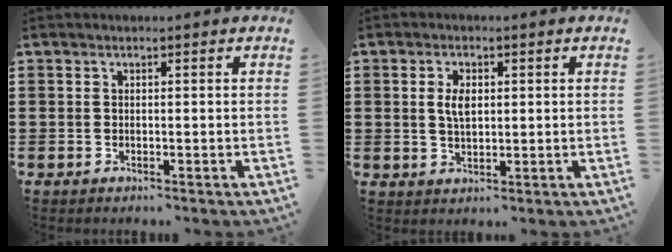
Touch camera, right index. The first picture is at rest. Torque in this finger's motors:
{"motor_torque": [0.48, 0.02, 0.26, 0.09]}